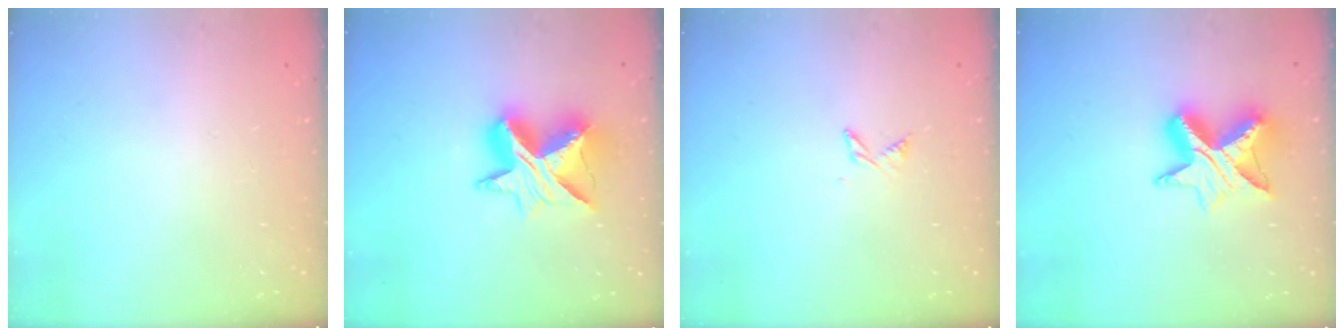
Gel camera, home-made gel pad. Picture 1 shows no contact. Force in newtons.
{"total": 13.8, "press": 13.7, "slide": 0.9}
{"total": 3.6, "press": 3.6, "slide": 0.5}
{"total": 10.8, "press": 10.8, "slide": 0.7}